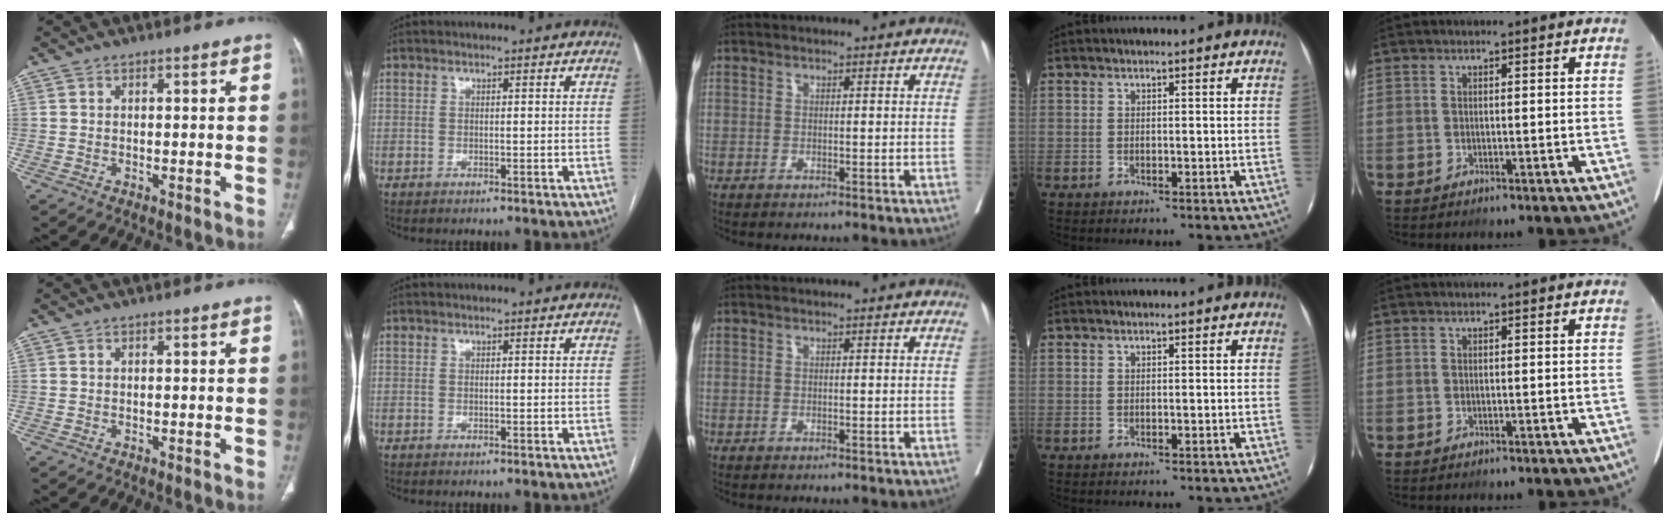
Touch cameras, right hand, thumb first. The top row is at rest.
{}